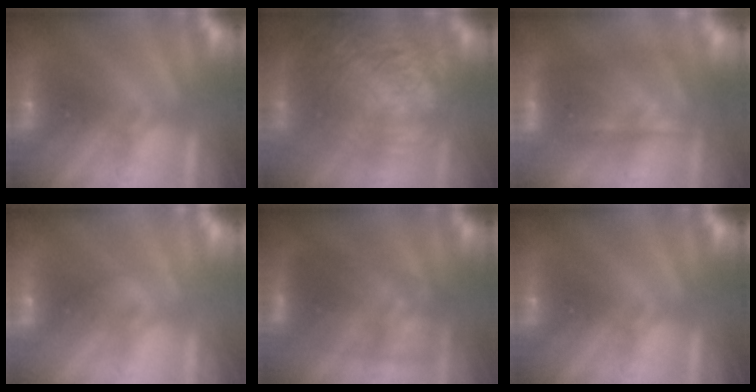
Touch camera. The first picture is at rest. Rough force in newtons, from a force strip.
{"total": 7.6}
{"total": 5.7}
{"total": 3.0}
{"total": 2.9}
{"total": 0.0}